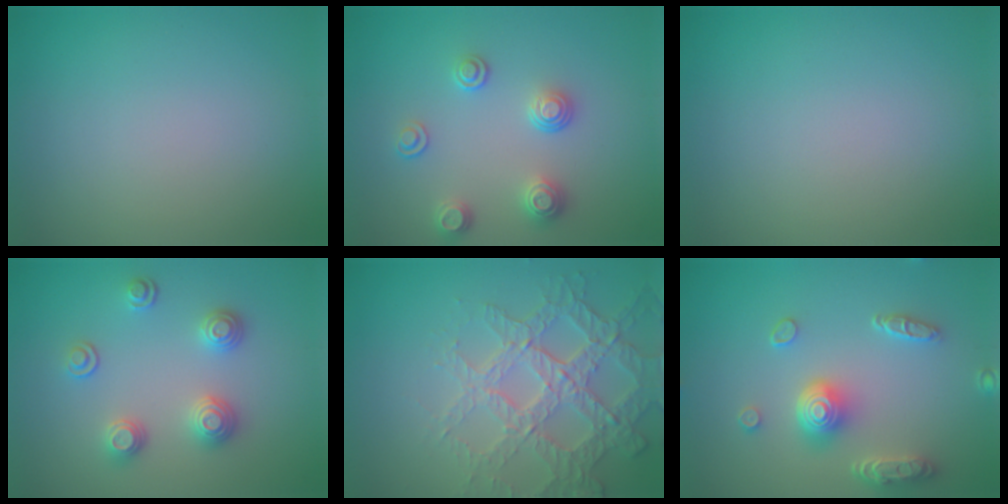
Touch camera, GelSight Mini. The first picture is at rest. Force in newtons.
{"total": 2.7, "press": 2.5, "slide": 0.9}
{"total": 0.0}
{"total": 3.1, "press": 2.8, "slide": 1.4}
{"total": 5.0, "press": 4.5, "slide": 2.3}
{"total": 5.0, "press": 3.9, "slide": 3.1}